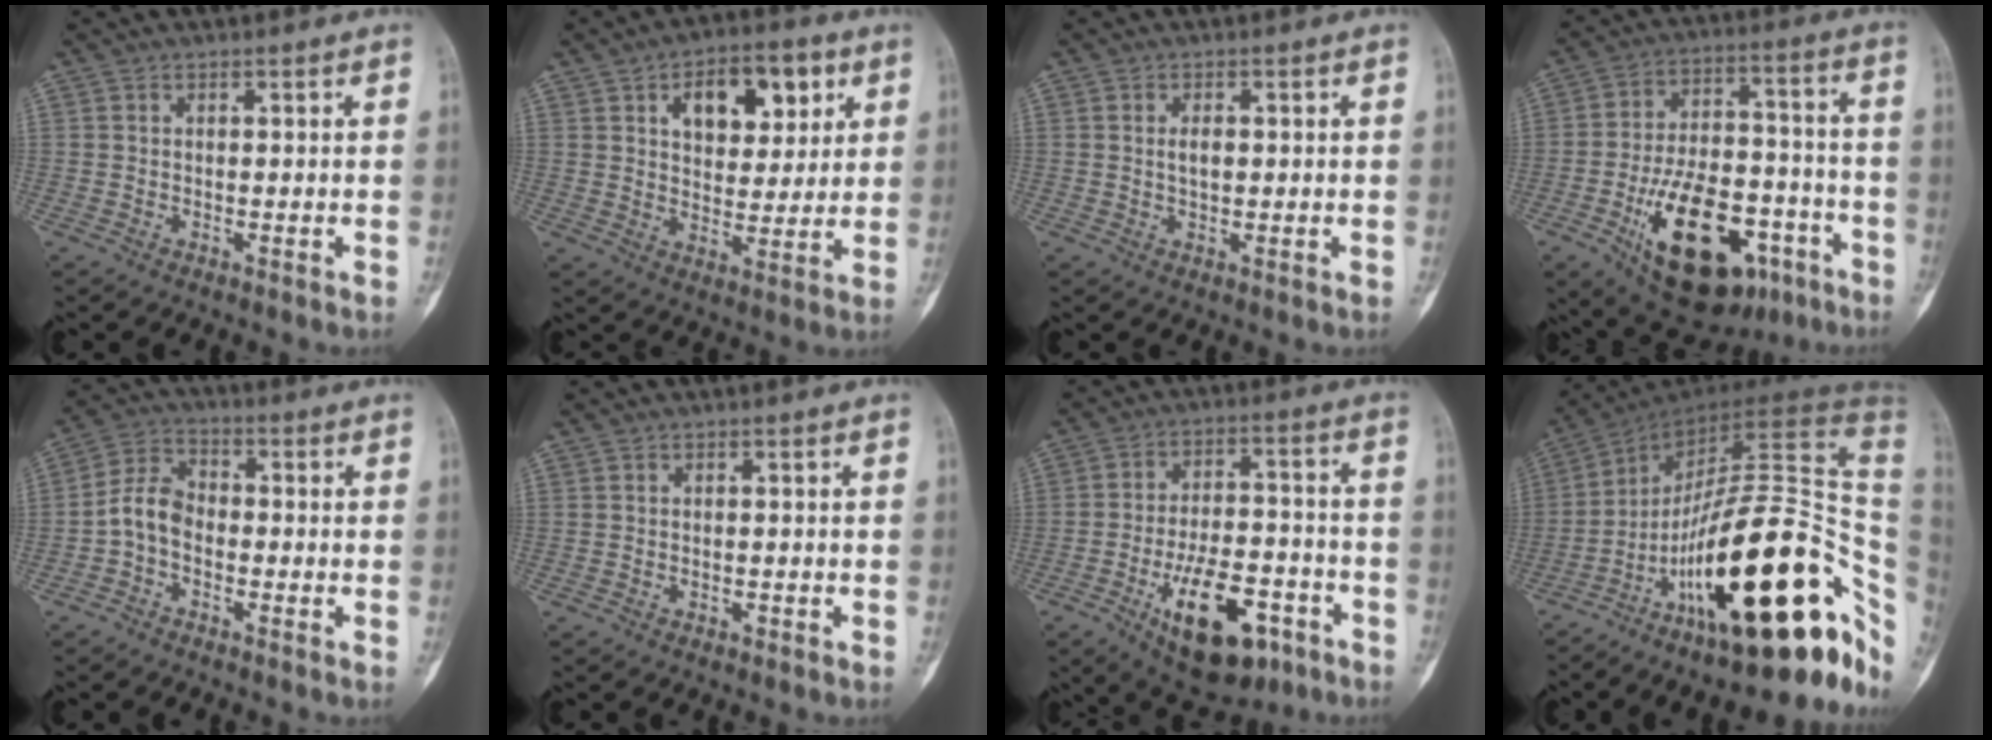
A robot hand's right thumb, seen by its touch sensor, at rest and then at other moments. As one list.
[{"total": 13.2, "force": [5.3, 7.7, 9.3], "torque": [-0.092, -0.009, 0.081]}, {"total": 2.4, "force": [0.3, 1.3, 2.0], "torque": [-0.034, -0.001, 0.007]}, {"total": 24.6, "force": [-11.0, 12.7, 17.9], "torque": [-0.275, 0.053, -0.158]}, {"total": 6.1, "force": [-1.8, 4.1, 4.2], "torque": [-0.073, 0.026, -0.050]}, {"total": 0.7, "force": [-0.4, 0.4, 0.4], "torque": [-0.006, 0.004, -0.004]}, {"total": 17.3, "force": [-8.1, 8.4, 12.8], "torque": [-0.179, 0.040, -0.116]}, {"total": 31.6, "force": [-10.3, 10.6, 28.0], "torque": [-0.340, 0.082, -0.156]}]